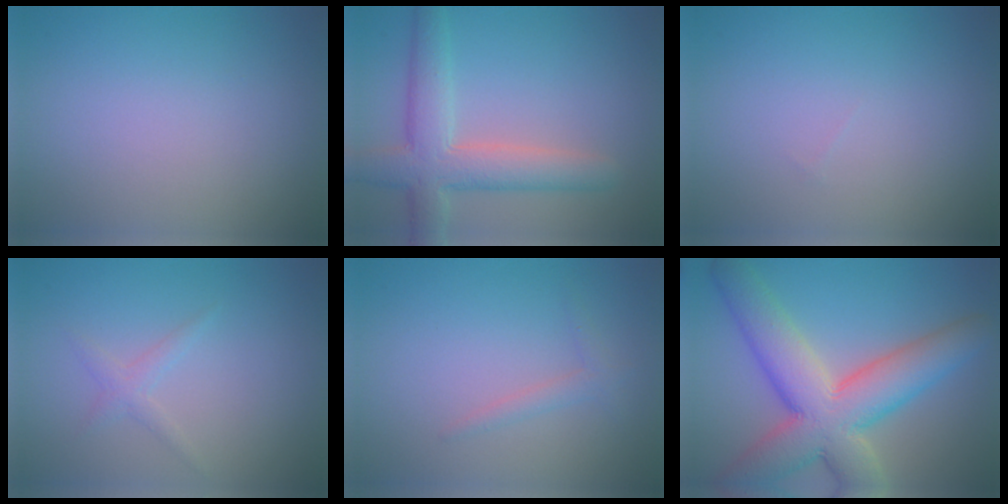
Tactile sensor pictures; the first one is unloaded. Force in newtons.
{"total": 6.0, "press": 6.0, "slide": 0.5}
{"total": 0.0}
{"total": 1.2, "press": 1.2, "slide": 0.1}
{"total": 1.3, "press": 1.3, "slide": 0.1}
{"total": 10.7, "press": 10.7, "slide": 0.8}